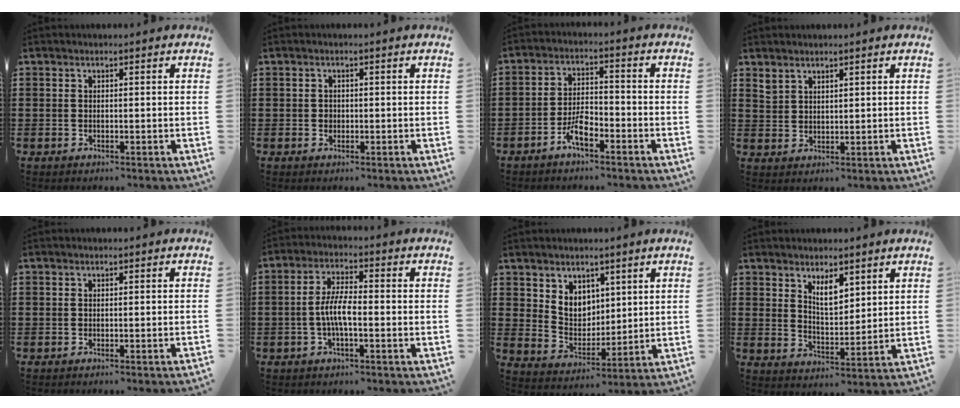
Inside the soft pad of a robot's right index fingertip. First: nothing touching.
{"total": 0.8, "force": [-0.1, 0.7, 0.3], "torque": [-0.008, 0.002, -0.002]}
{"total": 4.8, "force": [-3.3, 1.7, 3.1], "torque": [-0.071, 0.007, -0.068]}
{"total": 2.4, "force": [2.2, 1.0, 0.3], "torque": [-0.011, 0.006, 0.043]}
{"total": 0.9, "force": [-0.8, -0.4, 0.2], "torque": [-0.005, -0.003, -0.015]}
{"total": 5.6, "force": [-1.4, 1.5, 5.2], "torque": [-0.119, -0.003, -0.035]}
{"total": 5.7, "force": [3.5, 4.3, 0.9], "torque": [-0.035, -0.003, 0.065]}
{"total": 4.8, "force": [3.1, 2.0, 3.0], "torque": [-0.060, 0.003, 0.054]}